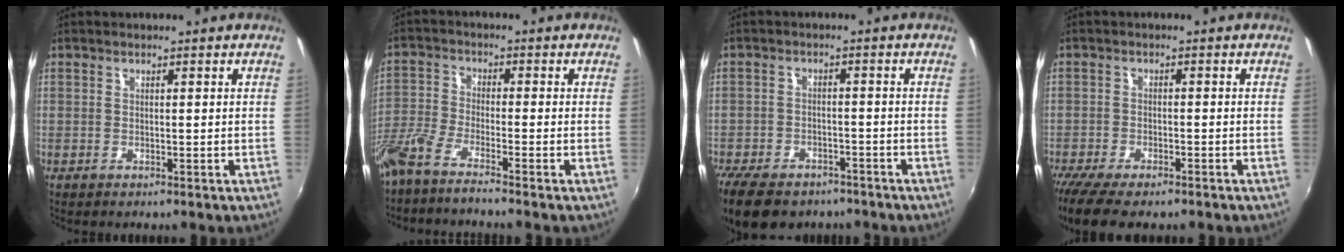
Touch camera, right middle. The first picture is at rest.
{"total": 6.3, "force": [-5.2, -0.2, 3.6], "torque": [-0.089, -0.013, -0.107]}
{"total": 13.7, "force": [-10.3, 6.6, 6.1], "torque": [-0.153, -0.021, -0.163]}
{"total": 9.1, "force": [-7.3, 2.4, 4.9], "torque": [-0.122, -0.039, -0.128]}